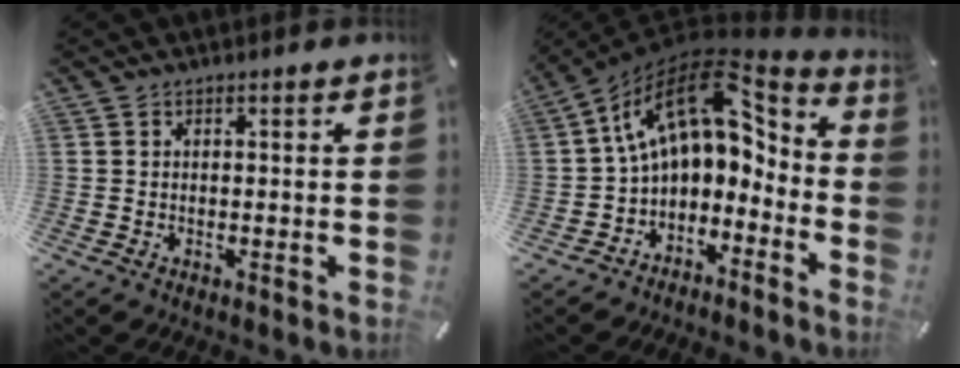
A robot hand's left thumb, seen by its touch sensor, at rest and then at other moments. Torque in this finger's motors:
{"motor_torque": [0.47, 2.84, 1.58, 1.19, 0.69]}